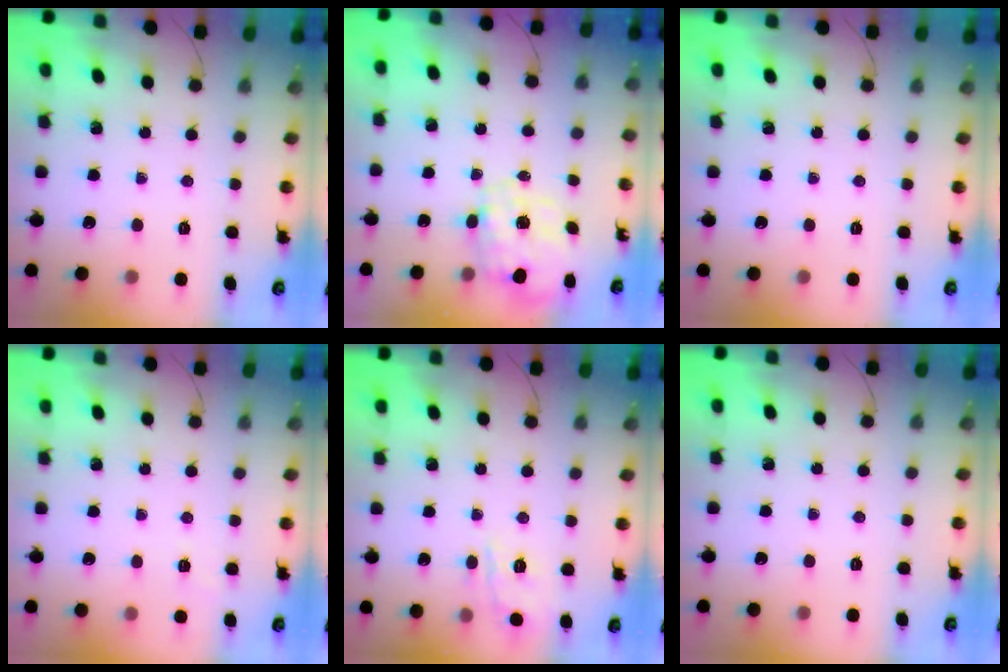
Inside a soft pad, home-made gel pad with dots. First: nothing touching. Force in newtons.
{"total": 2.3, "press": 2.0, "slide": 1.2}
{"total": 0.0}
{"total": 1.3, "press": 0.2, "slide": 1.3}
{"total": 8.4, "press": 8.4, "slide": 0.7}
{"total": 0.0}